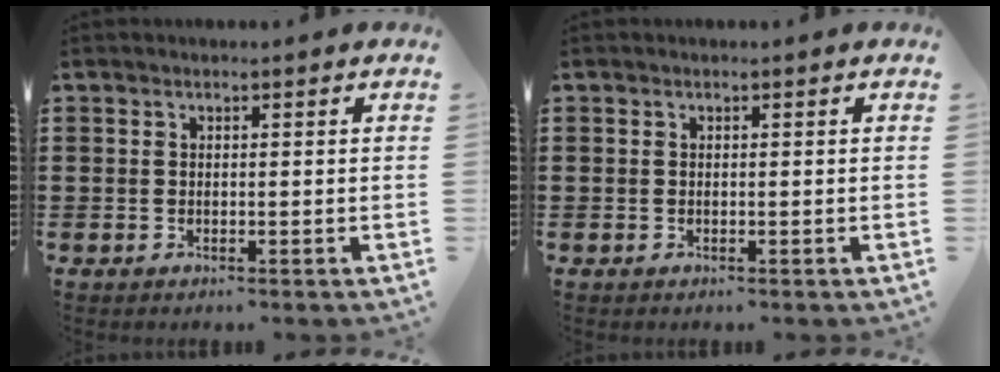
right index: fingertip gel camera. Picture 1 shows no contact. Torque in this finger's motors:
{"motor_torque": [1.24, 0.89, 0.01, -0.01]}